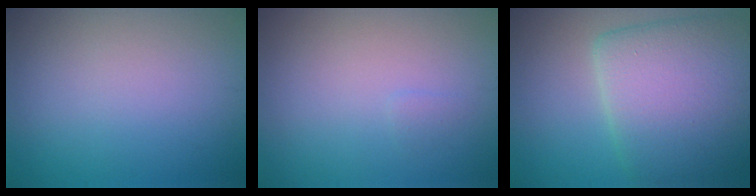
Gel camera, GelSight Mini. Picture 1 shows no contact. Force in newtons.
{"total": 0.5, "press": 0.5, "slide": 0.1}
{"total": 9.7, "press": 9.7, "slide": 0.8}